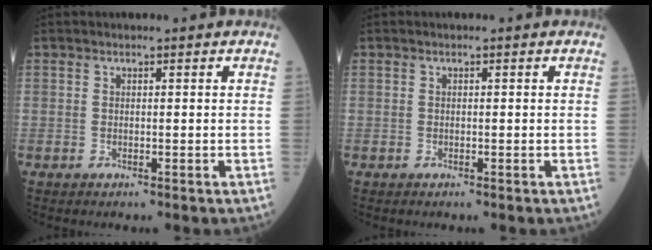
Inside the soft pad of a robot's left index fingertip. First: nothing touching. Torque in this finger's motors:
{"motor_torque": [0.00, 0.00, 0.00, 0.01]}